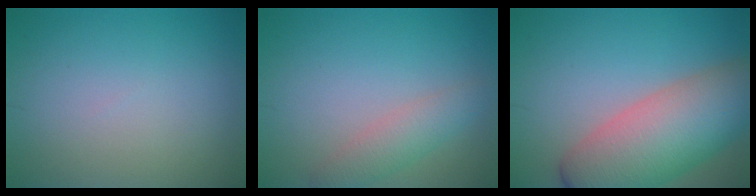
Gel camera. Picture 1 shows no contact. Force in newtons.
{"total": 2.7, "press": 2.7, "slide": 0.0}
{"total": 10.3, "press": 10.2, "slide": 0.9}